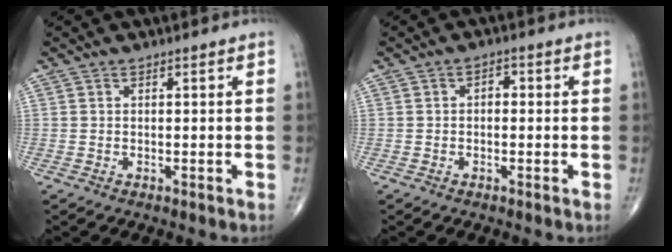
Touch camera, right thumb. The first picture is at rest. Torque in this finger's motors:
{"motor_torque": [-0.19, -0.04, 0.07, 0.13, 0.04]}